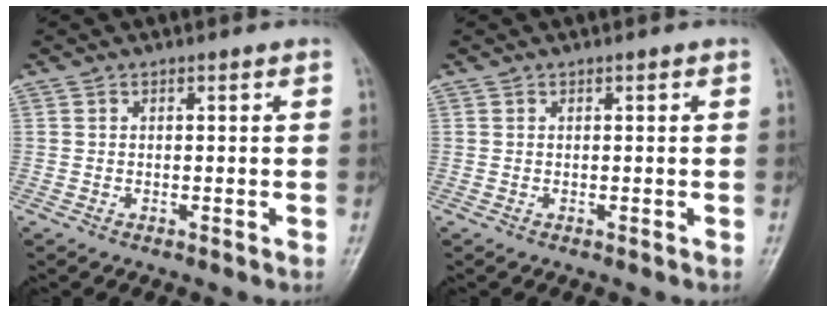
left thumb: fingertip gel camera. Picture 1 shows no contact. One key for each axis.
{"total": 0.0}